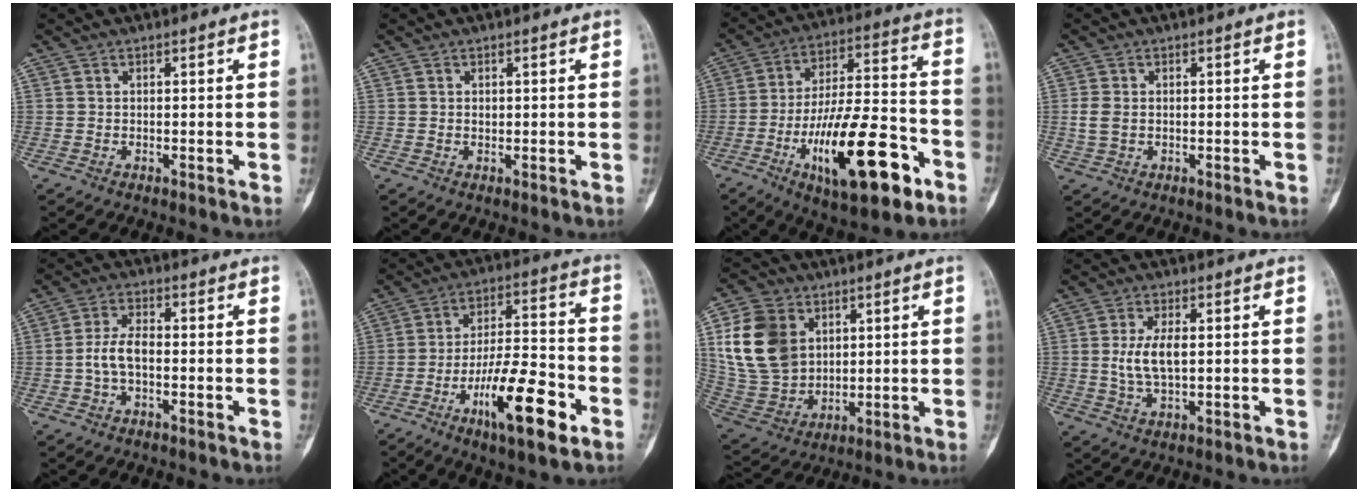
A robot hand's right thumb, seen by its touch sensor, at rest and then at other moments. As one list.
[{"total": 0.7, "force": [0.2, 0.6, 0.4], "torque": [-0.002, 0.002, 0.003]}, {"total": 21.8, "force": [-9.4, 7.1, 18.4], "torque": [-0.313, 0.043, -0.147]}, {"total": 2.7, "force": [0.0, 1.9, 2.0], "torque": [-0.045, 0.001, 0.001]}, {"total": 5.0, "force": [-1.0, 2.5, 4.2], "torque": [-0.083, 0.020, -0.024]}, {"total": 16.6, "force": [-7.4, 4.7, 14.0], "torque": [-0.229, 0.039, -0.119]}, {"total": 16.4, "force": [4.8, 12.5, 9.5], "torque": [-0.165, -0.010, 0.105]}, {"total": 6.3, "force": [0.6, 2.8, 5.6], "torque": [-0.112, -0.003, 0.012]}]